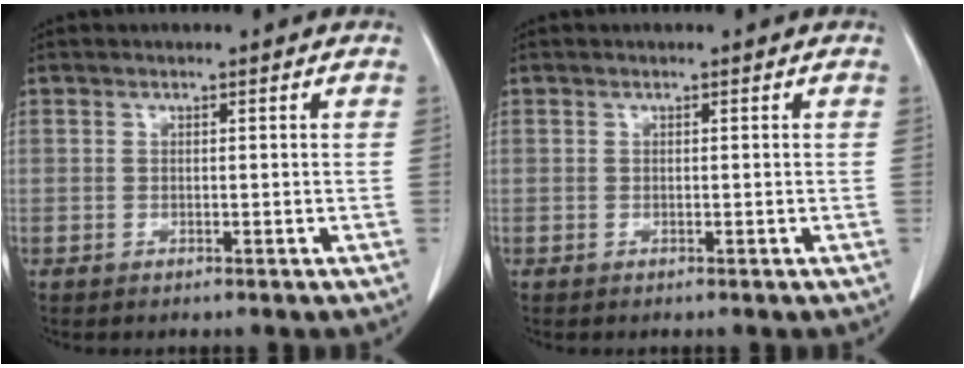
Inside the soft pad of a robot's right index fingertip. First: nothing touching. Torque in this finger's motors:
{"motor_torque": [0.00, 0.00, 0.00, 0.00]}